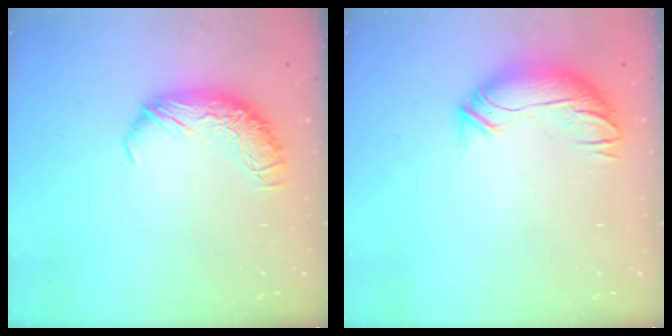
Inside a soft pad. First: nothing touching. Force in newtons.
{"total": 3.7, "press": 2.6, "slide": 2.7}